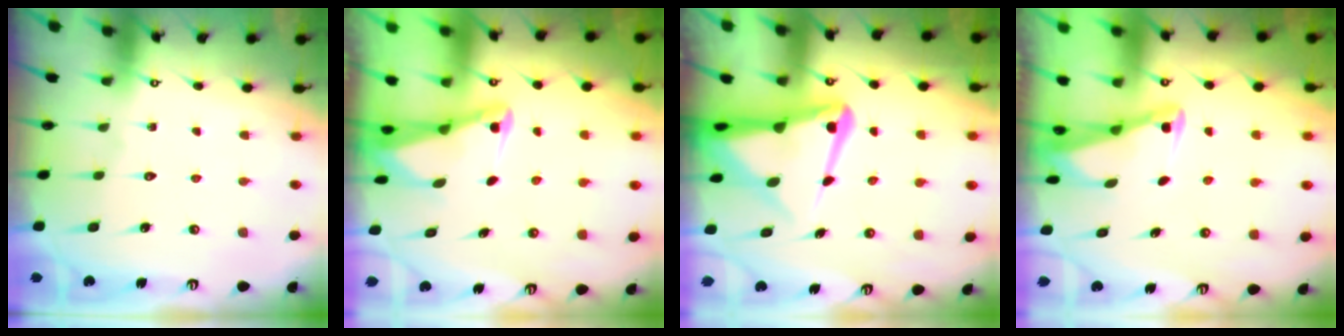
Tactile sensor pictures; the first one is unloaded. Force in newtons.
{"total": 2.5, "press": 2.5, "slide": 0.6}
{"total": 9.2, "press": 9.2, "slide": 1.1}
{"total": 2.9, "press": 2.9, "slide": 0.4}